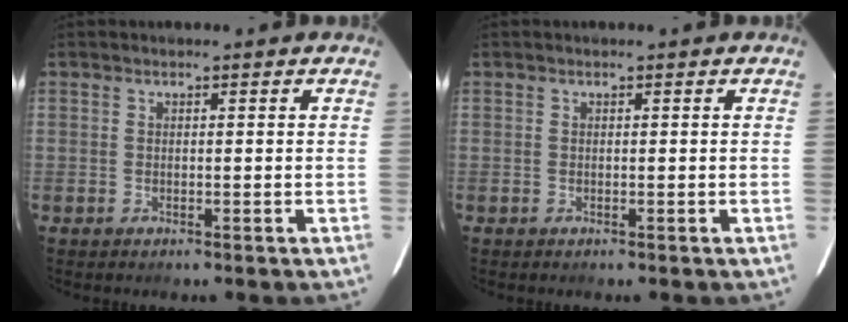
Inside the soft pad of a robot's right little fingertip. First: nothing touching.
{"total": 0.0}